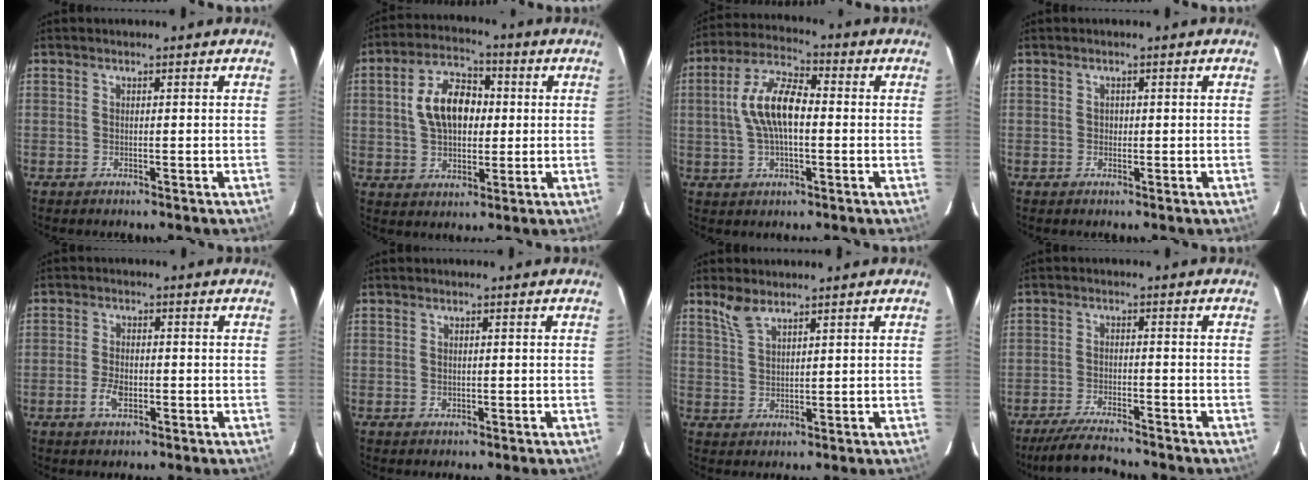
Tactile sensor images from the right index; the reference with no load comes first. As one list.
[{"total": 11.1, "force": [1.4, 7.1, 8.4], "torque": [-0.158, 0.026, 0.026]}, {"total": 10.7, "force": [0.1, 4.7, 9.6], "torque": [-0.192, 0.019, 0.001]}, {"total": 0.9, "force": [0.0, 0.9, 0.1], "torque": [0.004, 0.002, 0.001]}, {"total": 4.1, "force": [-1.6, 2.2, 3.1], "torque": [-0.067, 0.000, -0.029]}, {"total": 0.8, "force": [-0.1, 0.7, 0.4], "torque": [-0.004, 0.001, -0.001]}, {"total": 3.9, "force": [3.0, 1.2, 2.0], "torque": [-0.042, 0.003, 0.064]}, {"total": 8.5, "force": [-7.7, 1.0, 3.5], "torque": [-0.093, -0.015, -0.133]}]